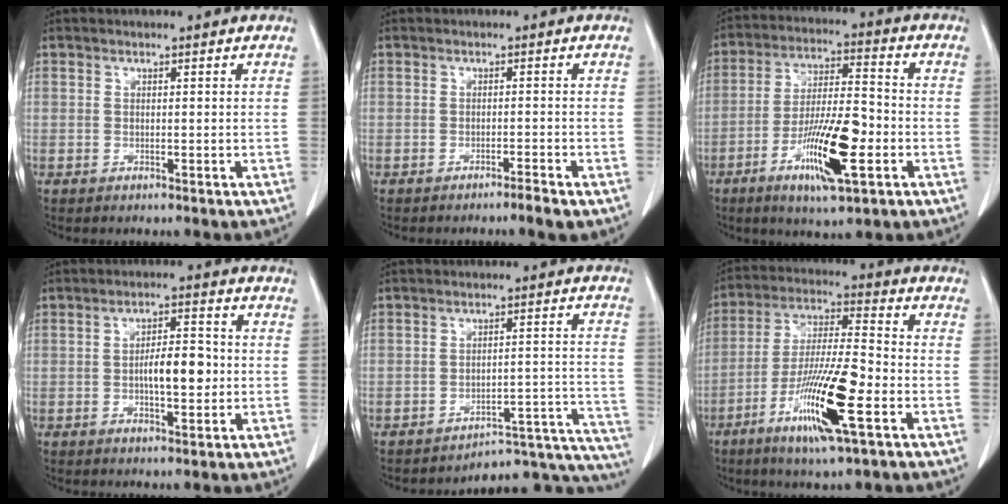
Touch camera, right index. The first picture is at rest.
{"total": 1.9, "force": [-1.5, -0.2, 1.1], "torque": [-0.018, -0.001, -0.022]}
{"total": 13.1, "force": [-4.8, 2.3, 12.0], "torque": [-0.224, -0.009, -0.082]}
{"total": 6.8, "force": [-0.6, 2.2, 6.4], "torque": [-0.110, 0.009, -0.010]}
{"total": 13.7, "force": [-13.2, 3.4, 1.8], "torque": [0.015, 0.069, -0.160]}
{"total": 15.3, "force": [-6.2, 1.3, 13.9], "torque": [-0.268, -0.020, -0.112]}